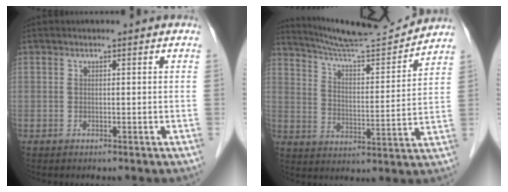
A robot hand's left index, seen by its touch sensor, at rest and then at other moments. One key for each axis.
{"total": 14.6, "fx": 14.1, "fy": -0.3, "fz": 3.7, "tx": -0.071, "ty": -0.009, "tz": 0.223}